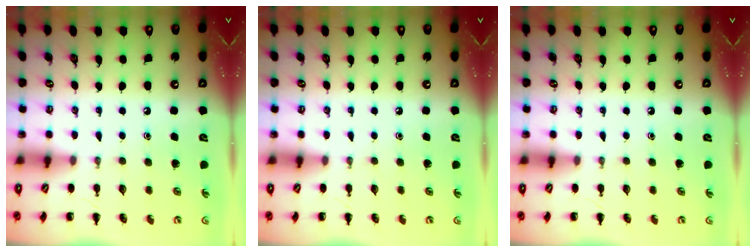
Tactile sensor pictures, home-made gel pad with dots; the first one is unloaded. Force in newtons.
{"total": 0.0}
{"total": 0.0}